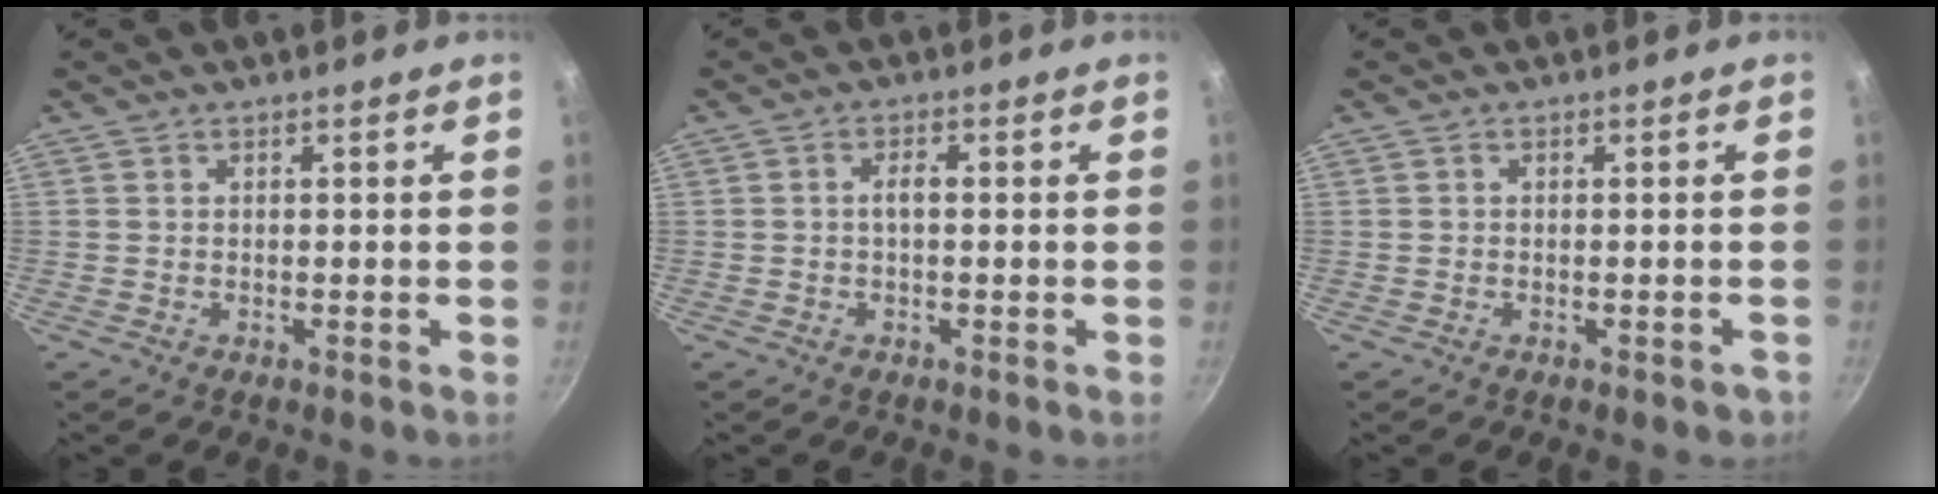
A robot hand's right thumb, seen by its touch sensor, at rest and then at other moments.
{"total": 2.0, "force": [-0.1, 0.9, 1.8], "torque": [-0.034, 0.010, -0.004]}
{"total": 1.6, "force": [-0.9, 0.9, 0.9], "torque": [-0.005, 0.015, -0.001]}